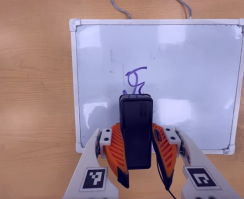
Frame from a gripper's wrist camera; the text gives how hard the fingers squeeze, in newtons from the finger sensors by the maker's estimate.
{"total": 7.0, "left": 6.3, "right": 7.8}